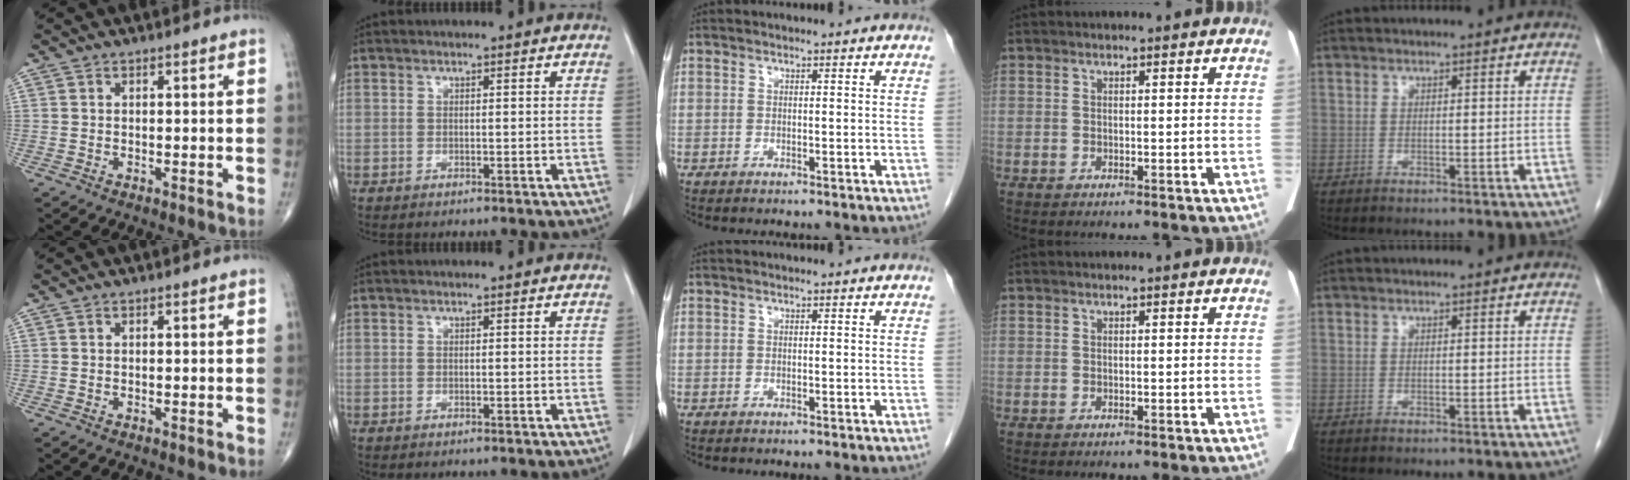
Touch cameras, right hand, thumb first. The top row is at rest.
{}